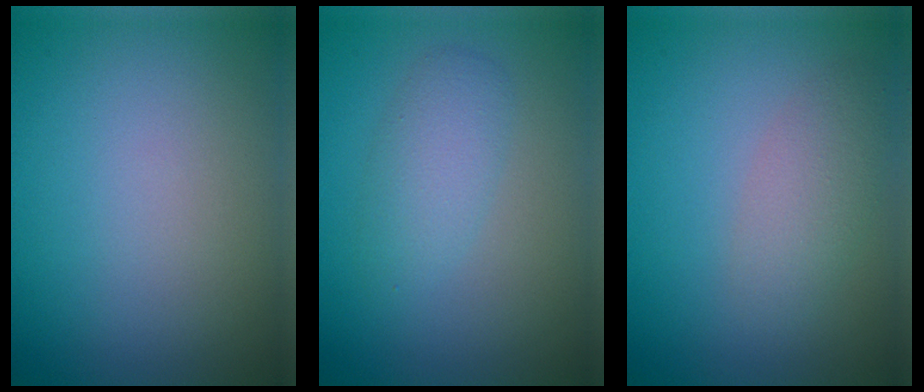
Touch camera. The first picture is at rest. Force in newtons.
{"total": 2.5, "press": 2.5, "slide": 0.0}
{"total": 2.5, "press": 2.5, "slide": 0.1}